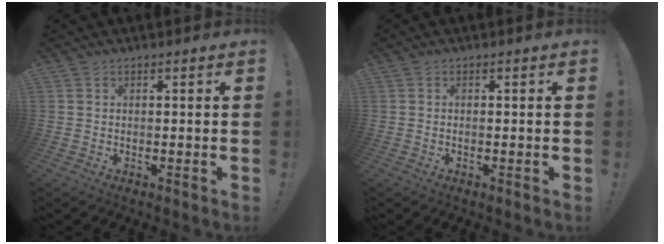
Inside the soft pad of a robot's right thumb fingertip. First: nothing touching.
{"total": 0.6, "force": [-0.4, 0.0, 0.4], "torque": [-0.015, 0.003, -0.006]}